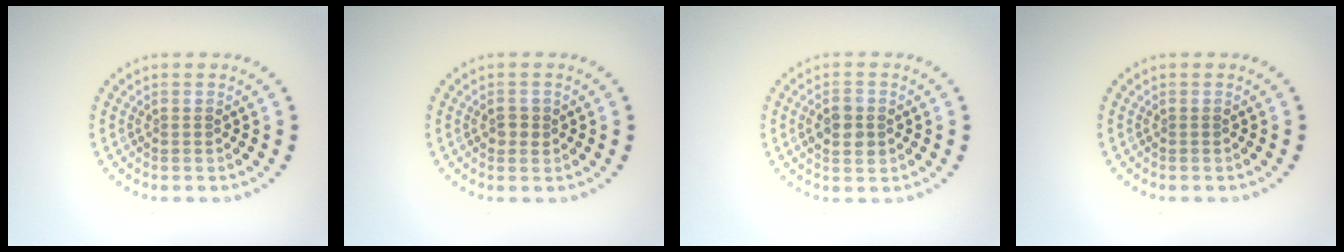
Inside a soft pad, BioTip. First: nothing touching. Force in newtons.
{"total": 1.2, "press": 1.2, "slide": 0.2}
{"total": 2.8, "press": 2.8, "slide": 0.1}
{"total": 0.0}